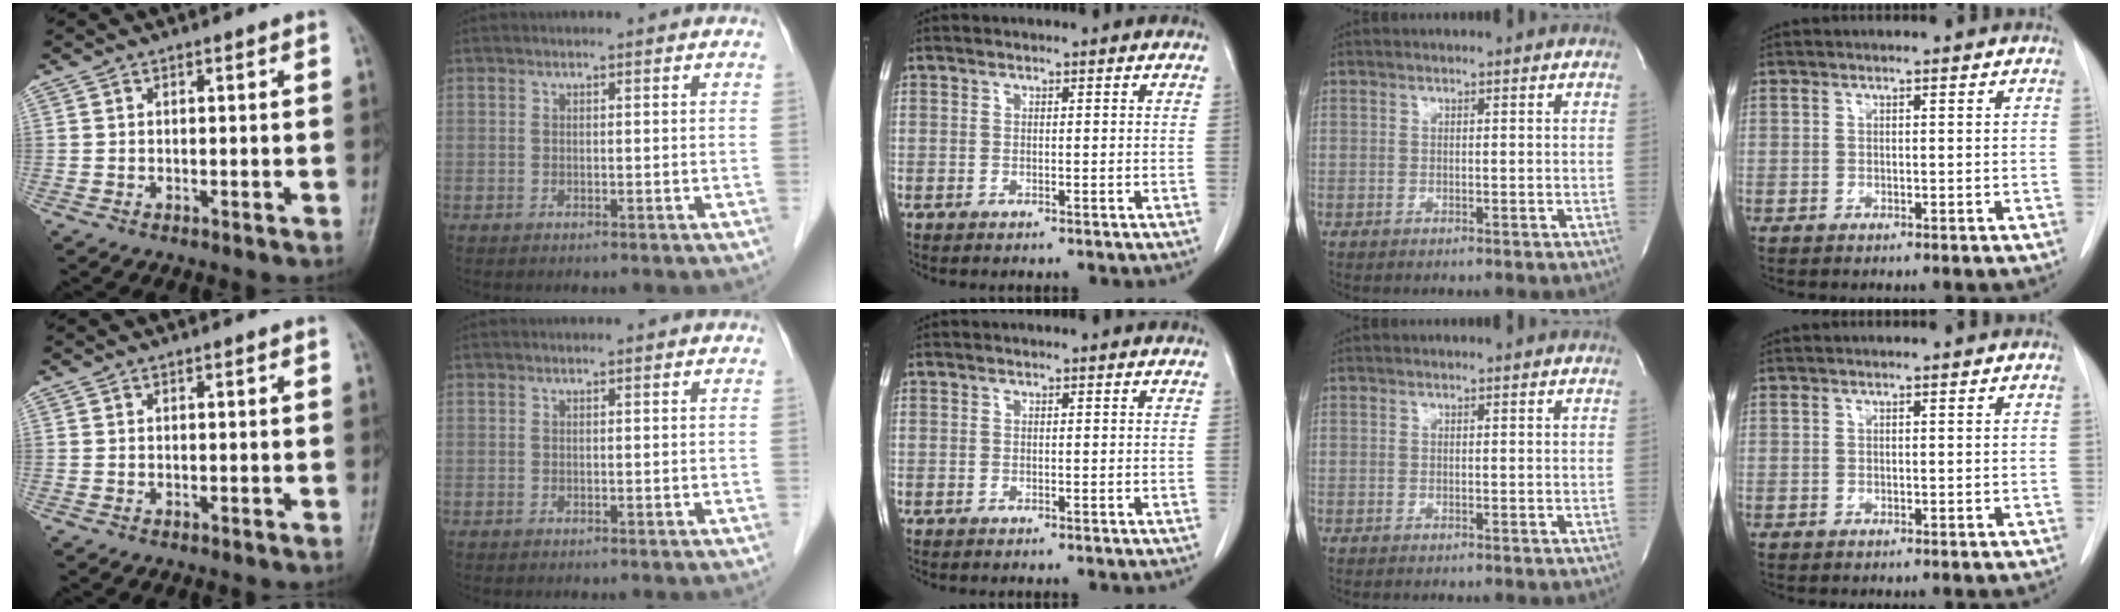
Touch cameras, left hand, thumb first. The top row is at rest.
{}